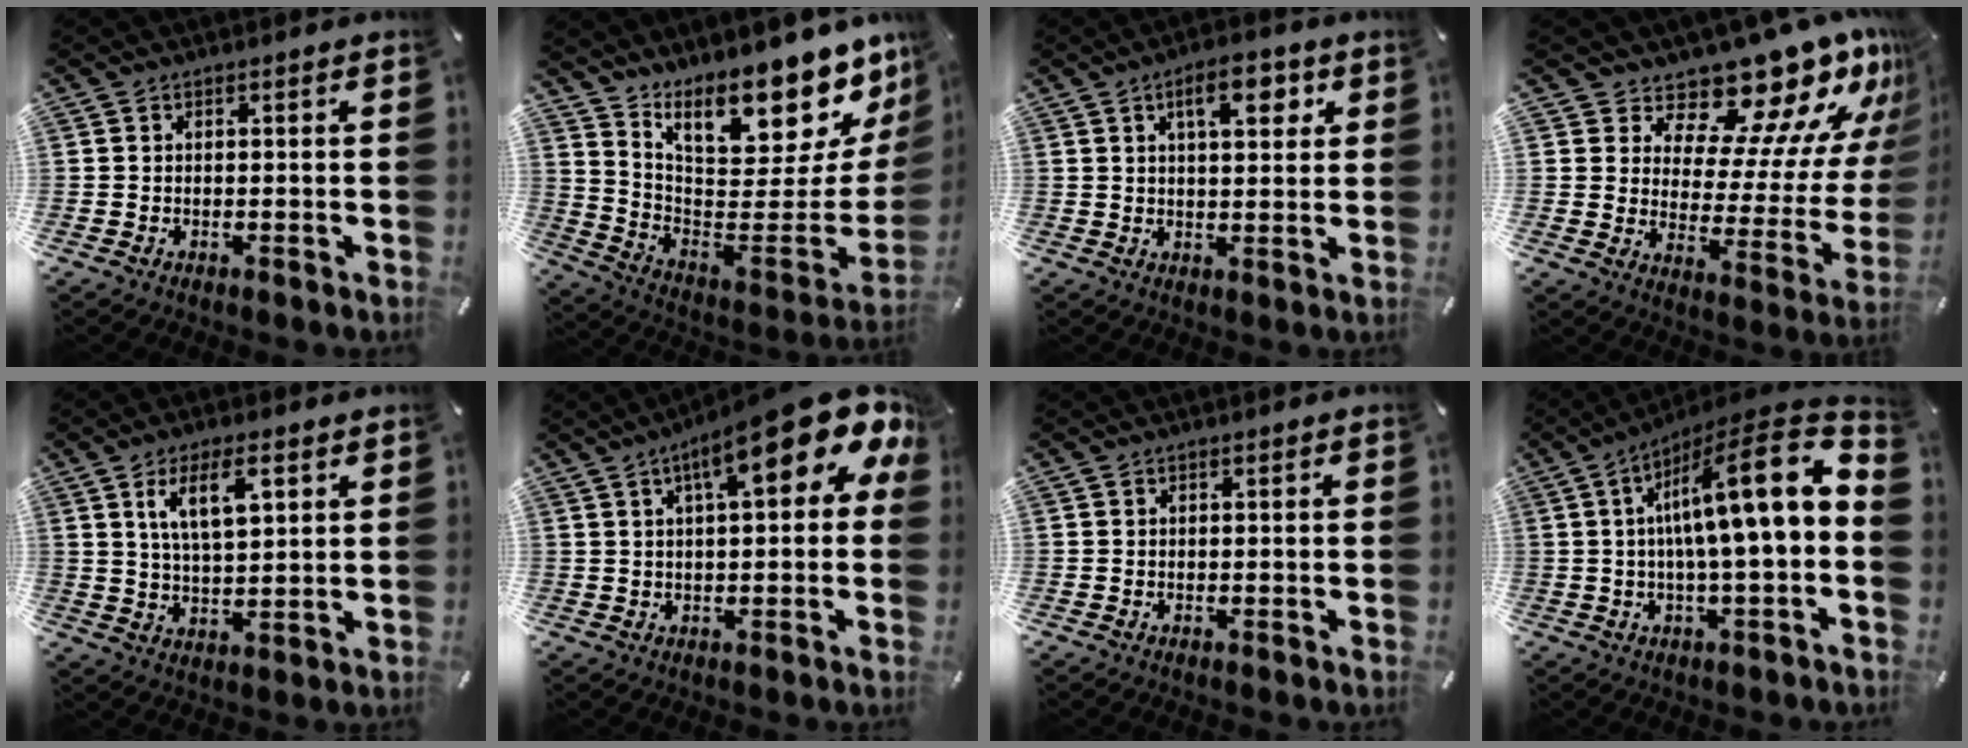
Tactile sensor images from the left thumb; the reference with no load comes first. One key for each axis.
{"total": 17.9, "fx": 14.1, "fy": 6.7, "fz": 8.7, "tx": -0.088, "ty": -0.139, "tz": 0.230}
{"total": 8.2, "fx": 3.5, "fy": 3.4, "fz": 6.6, "tx": -0.096, "ty": -0.006, "tz": 0.052}
{"total": 17.2, "fx": 15.0, "fy": 6.0, "fz": 5.8, "tx": -0.079, "ty": -0.147, "tz": 0.247}
{"total": 9.4, "fx": 4.6, "fy": 3.8, "fz": 7.3, "tx": -0.131, "ty": -0.004, "tz": 0.077}
{"total": 17.1, "fx": 7.9, "fy": 4.8, "fz": 14.3, "tx": -0.212, "ty": -0.038, "tz": 0.123}
{"total": 0.0}
{"total": 17.7, "fx": 4.1, "fy": 3.3, "fz": 16.9, "tx": -0.250, "ty": -0.049, "tz": 0.053}